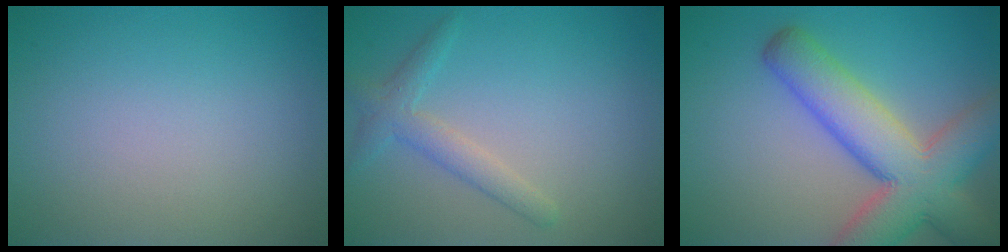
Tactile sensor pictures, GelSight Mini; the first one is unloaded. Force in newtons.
{"total": 2.4, "press": 2.4, "slide": 0.2}
{"total": 9.5, "press": 9.5, "slide": 0.6}